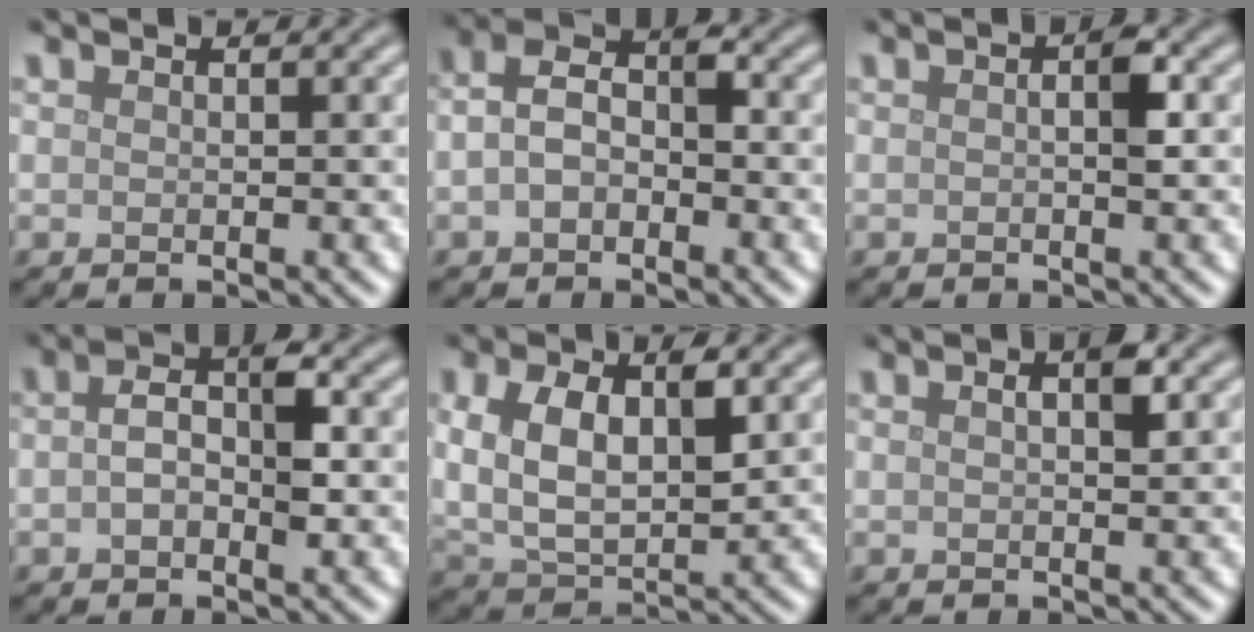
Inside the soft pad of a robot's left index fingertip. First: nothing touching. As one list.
[{"total": 3.5, "force": [-0.7, 2.3, 2.6], "torque": [-0.049, 0.011, -0.022]}, {"total": 1.6, "force": [0.0, 0.4, 1.5], "torque": [-0.025, 0.003, 0.001]}, {"total": 4.0, "force": [-0.1, 1.8, 3.5], "torque": [-0.065, 0.006, -0.008]}, {"total": 6.7, "force": [1.4, 3.6, 5.5], "torque": [-0.105, 0.001, 0.027]}, {"total": 1.8, "force": [0.5, 0.4, 1.6], "torque": [-0.027, 0.005, 0.007]}]